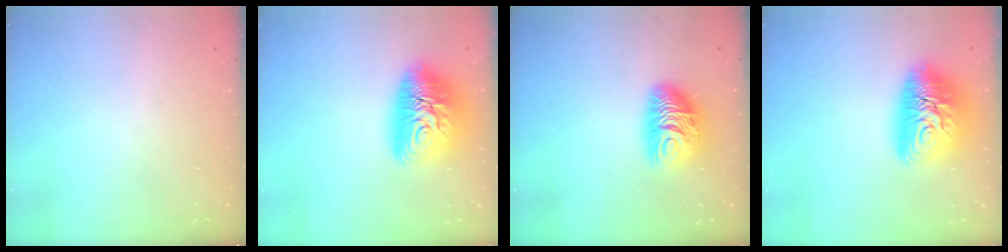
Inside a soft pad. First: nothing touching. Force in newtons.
{"total": 14.8, "press": 14.7, "slide": 1.5}
{"total": 10.2, "press": 10.1, "slide": 0.6}
{"total": 14.8, "press": 14.7, "slide": 1.5}